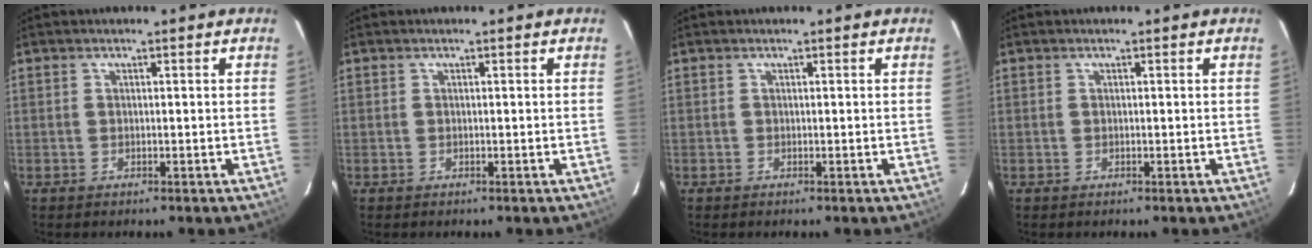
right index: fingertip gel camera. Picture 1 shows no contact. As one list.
[{"total": 0.0}, {"total": 0.0}, {"total": 0.0}]